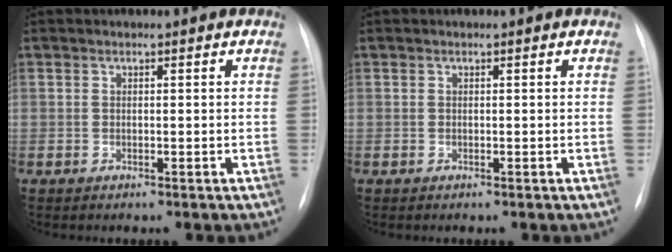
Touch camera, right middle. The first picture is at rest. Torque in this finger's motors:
{"motor_torque": [0.00, 0.00, -0.01, 0.00]}